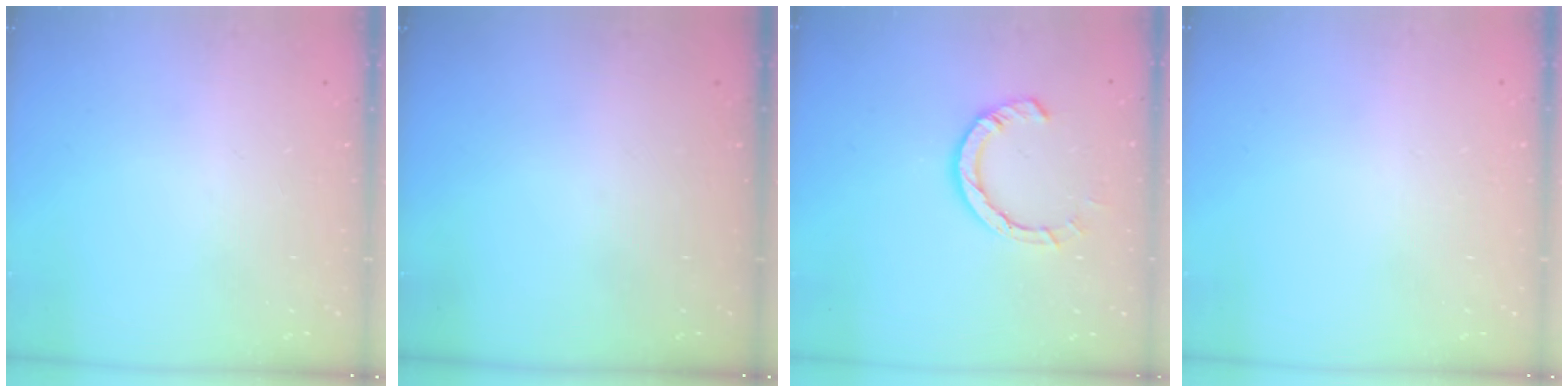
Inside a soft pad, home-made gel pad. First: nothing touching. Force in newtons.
{"total": 0.0}
{"total": 7.8, "press": 7.7, "slide": 1.2}
{"total": 2.6, "press": 2.6, "slide": 0.2}